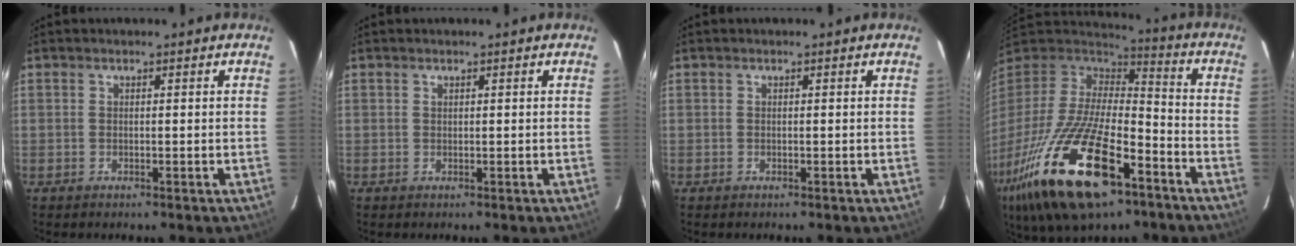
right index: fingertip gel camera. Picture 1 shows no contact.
{"total": 0.0}
{"total": 0.0}
{"total": 30.9, "force": [-17.1, 12.0, 22.8], "torque": [-0.459, -0.062, -0.291]}